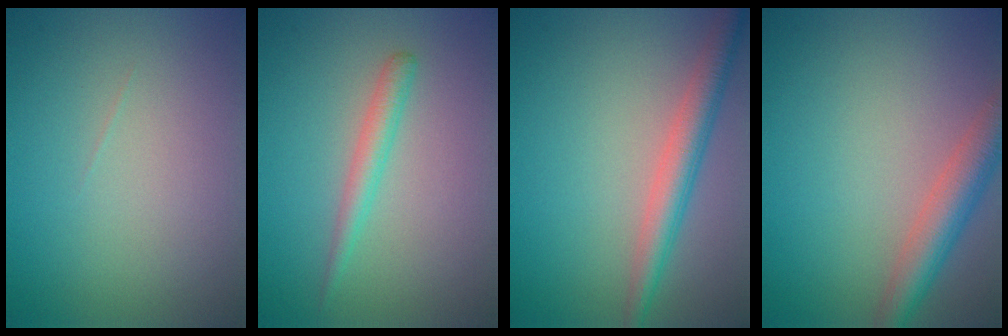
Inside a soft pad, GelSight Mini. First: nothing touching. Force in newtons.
{"total": 1.9, "press": 1.8, "slide": 0.1}
{"total": 3.6, "press": 3.6, "slide": 0.1}
{"total": 4.5, "press": 4.4, "slide": 0.3}